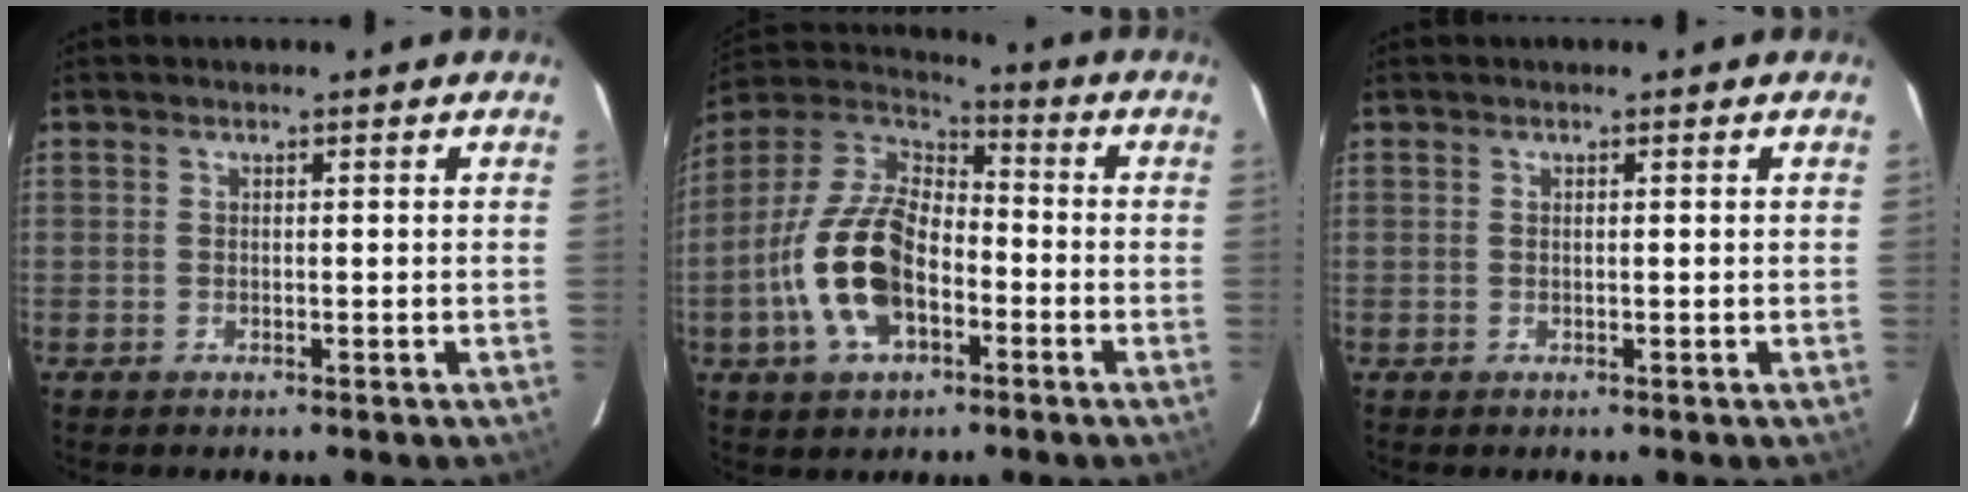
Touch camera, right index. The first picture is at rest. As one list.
[{"total": 16.8, "force": [-5.4, 9.5, 12.8], "torque": [-0.269, 0.006, -0.099]}, {"total": 0.0}]